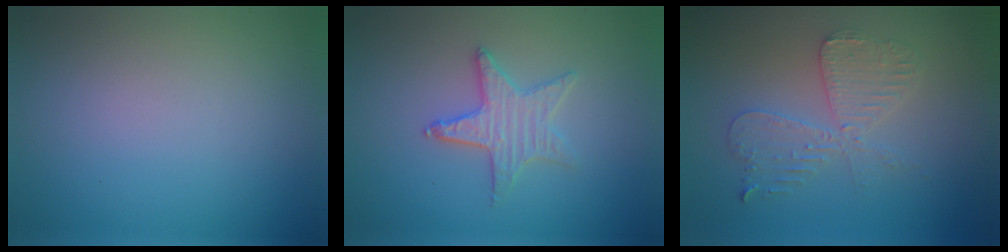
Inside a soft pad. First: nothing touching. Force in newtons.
{"total": 2.9, "press": 2.8, "slide": 0.8}
{"total": 4.1, "press": 3.6, "slide": 2.0}